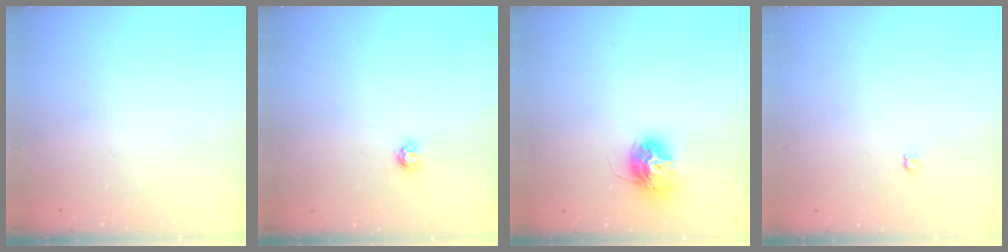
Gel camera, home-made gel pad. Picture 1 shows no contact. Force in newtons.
{"total": 3.6, "press": 3.5, "slide": 0.3}
{"total": 12.4, "press": 12.4, "slide": 1.0}
{"total": 3.5, "press": 3.4, "slide": 0.3}